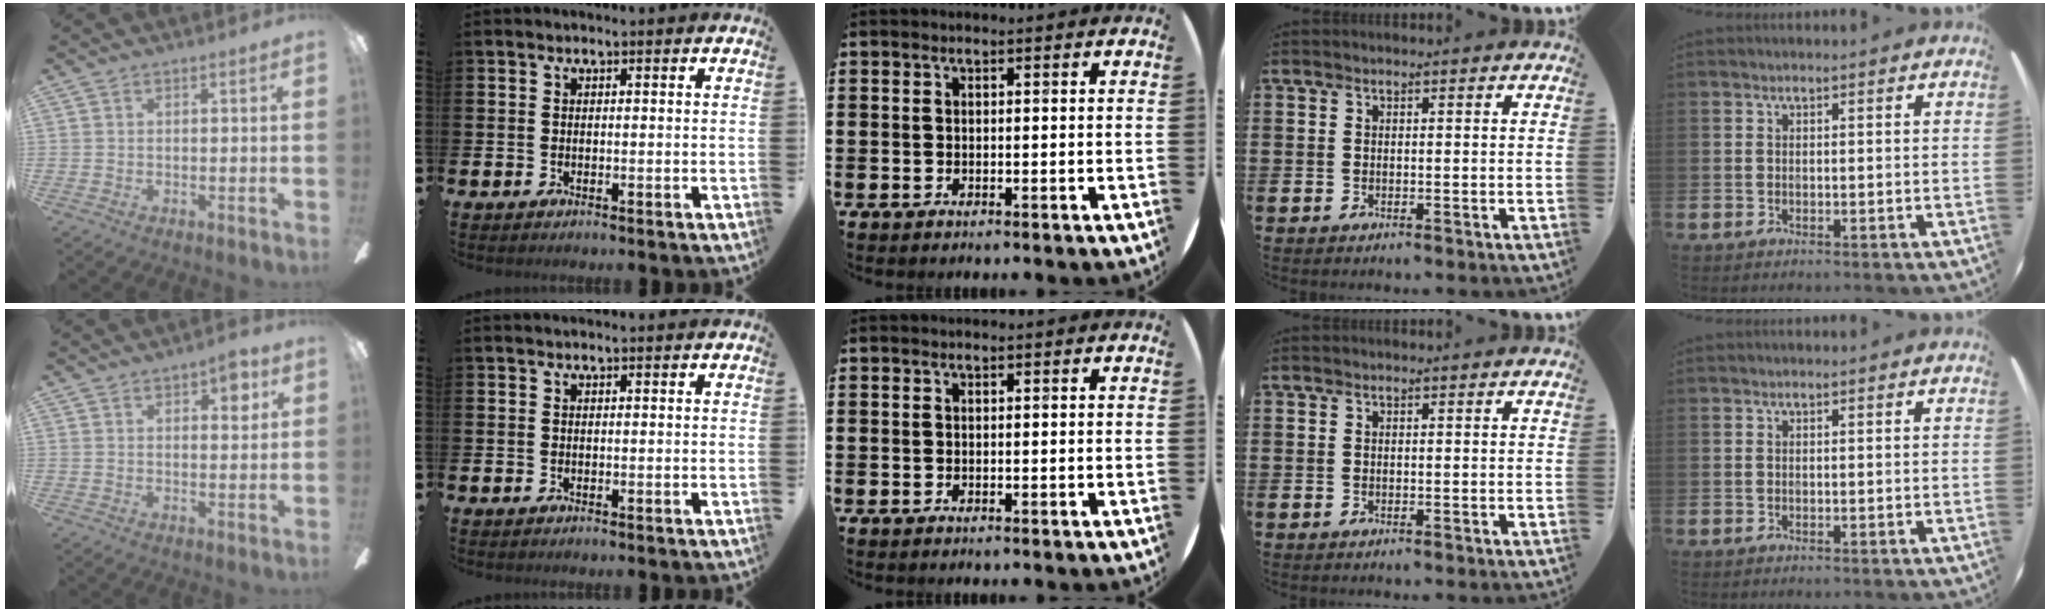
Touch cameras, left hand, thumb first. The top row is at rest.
{"thumb": {"total": 5.4, "force": [2.7, 2.6, 3.9], "torque": [-0.041, -0.006, 0.038]}}